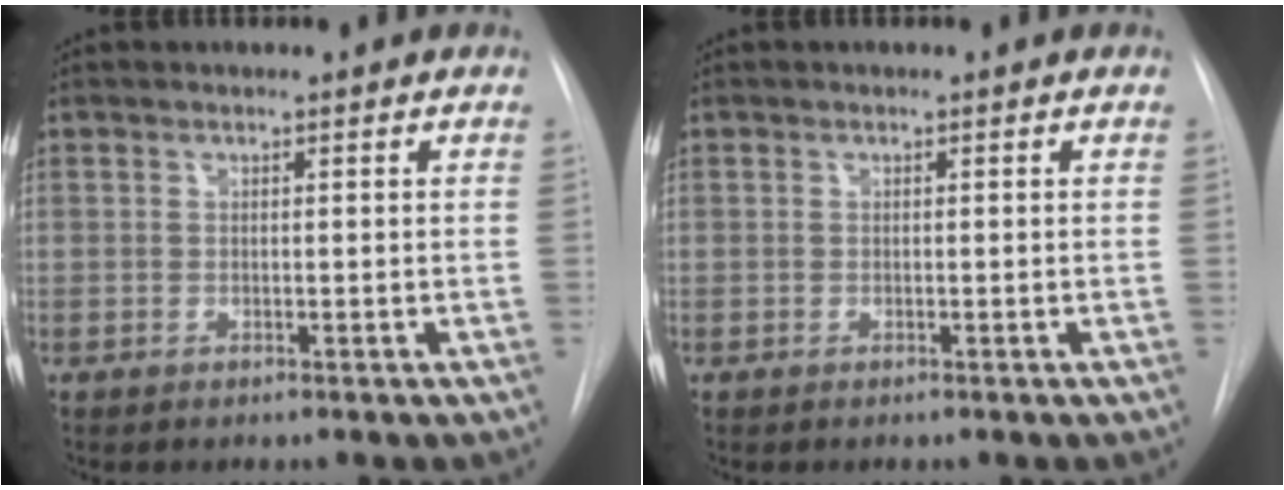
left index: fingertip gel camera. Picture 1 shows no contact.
{"total": 0.0}